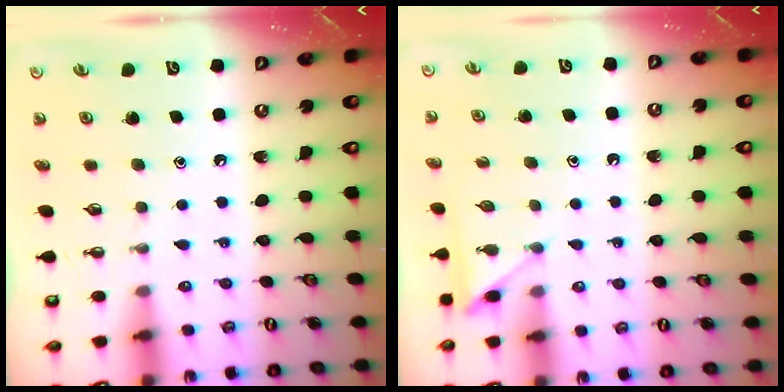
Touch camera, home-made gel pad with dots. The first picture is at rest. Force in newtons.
{"total": 5.2, "press": 5.1, "slide": 0.5}